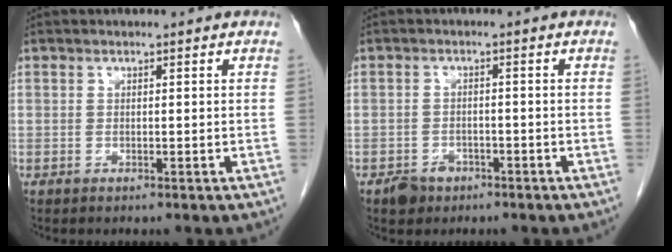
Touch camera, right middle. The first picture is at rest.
{"total": 3.0, "force": [-2.0, 2.1, 0.7], "torque": [-0.012, 0.006, -0.026]}